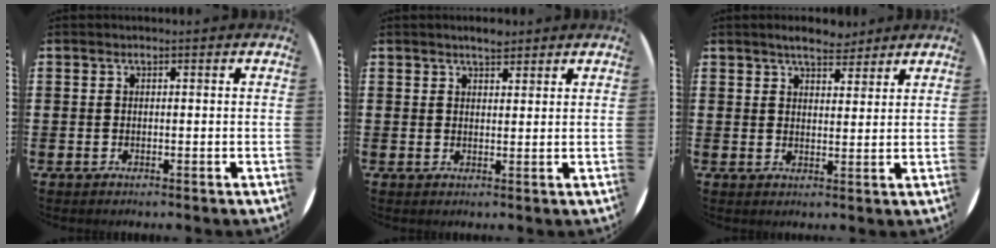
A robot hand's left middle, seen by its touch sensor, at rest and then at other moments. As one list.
[{"total": 2.3, "force": [2.1, 0.7, 0.6], "torque": [-0.013, 0.004, 0.038]}, {"total": 4.1, "force": [3.8, 1.1, 1.1], "torque": [-0.020, -0.009, 0.067]}]